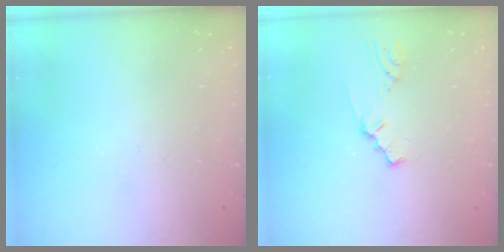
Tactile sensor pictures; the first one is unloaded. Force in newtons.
{"total": 0.9, "press": 0.8, "slide": 0.2}